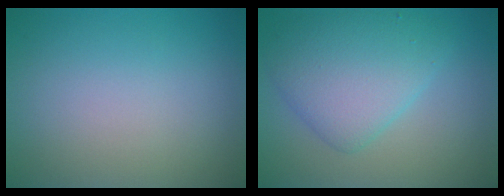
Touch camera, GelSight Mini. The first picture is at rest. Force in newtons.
{"total": 5.4, "press": 5.4, "slide": 0.2}